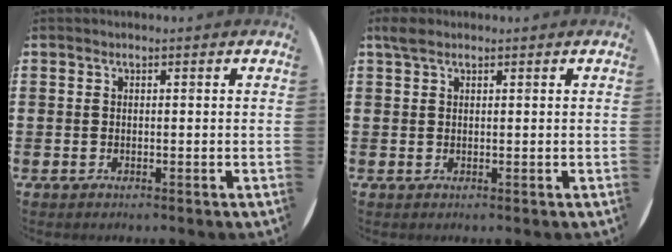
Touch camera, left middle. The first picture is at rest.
{"total": 1.5, "force": [1.1, 0.7, 0.7], "torque": [-0.017, 0.005, 0.021]}